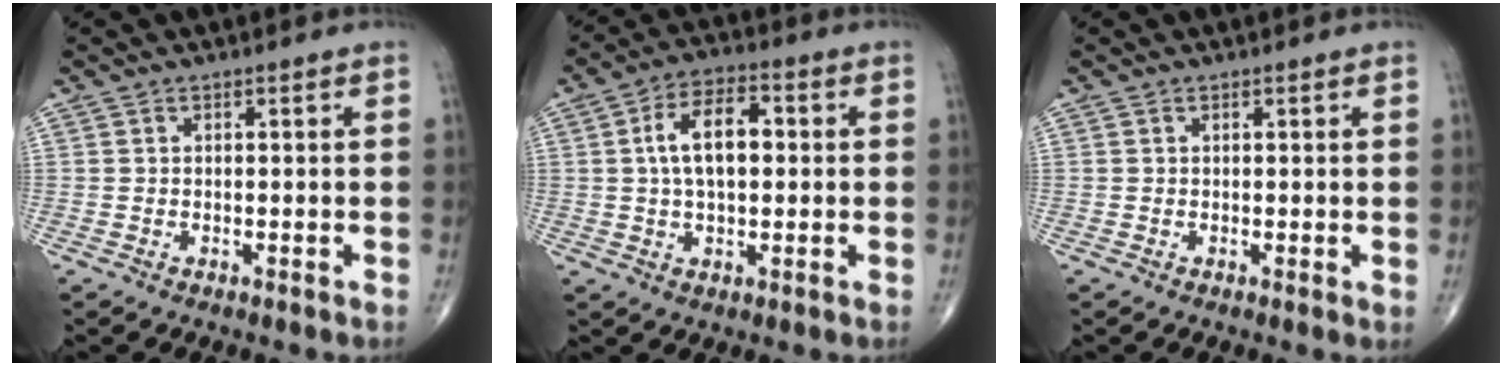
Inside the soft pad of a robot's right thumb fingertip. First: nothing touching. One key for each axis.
{"total": 10.2, "fx": 1.2, "fy": 5.5, "fz": 8.5, "tx": -0.143, "ty": 0.019, "tz": 0.016}
{"total": 0.7, "fx": 0.2, "fy": 0.2, "fz": 0.6, "tx": -0.010, "ty": -0.004, "tz": 0.001}